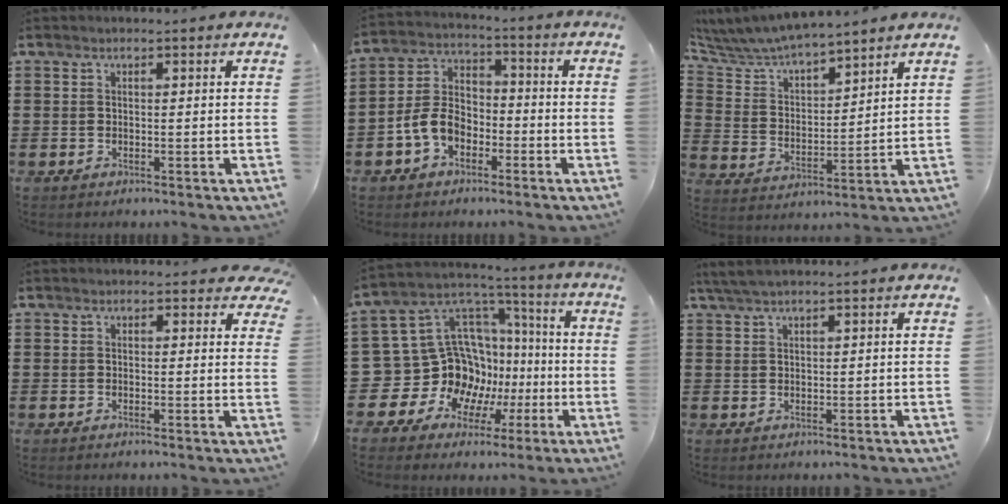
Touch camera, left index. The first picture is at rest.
{"total": 6.8, "force": [-3.3, 4.7, 3.6], "torque": [-0.102, 0.009, -0.073]}
{"total": 6.0, "force": [5.9, 0.7, 1.0], "torque": [-0.053, -0.037, 0.099]}
{"total": 1.6, "force": [1.3, 0.8, 0.4], "torque": [-0.005, 0.003, 0.024]}
{"total": 15.7, "force": [-2.3, 14.5, 5.5], "torque": [-0.155, -0.031, 0.002]}
{"total": 2.3, "force": [1.6, 0.2, 1.5], "torque": [-0.032, 0.001, 0.031]}